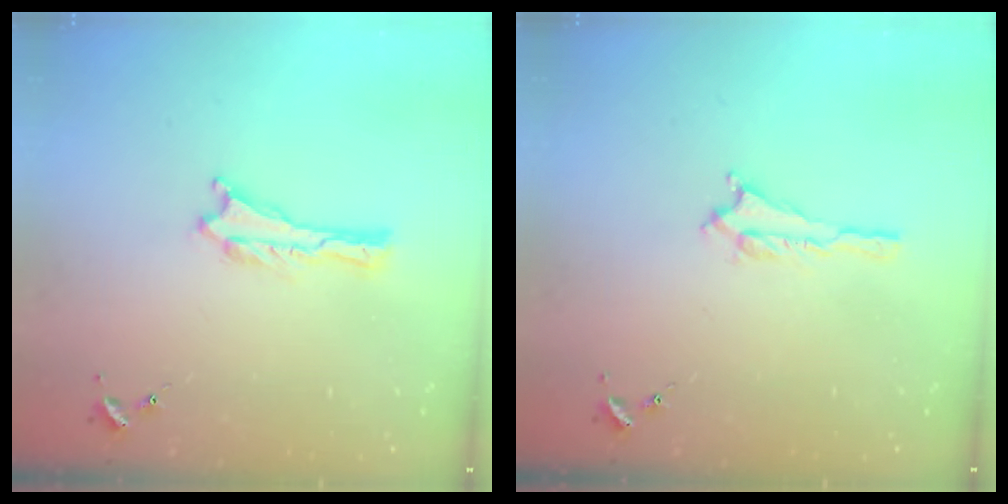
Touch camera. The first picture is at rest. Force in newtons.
{"total": 1.4, "press": 1.4, "slide": 0.2}